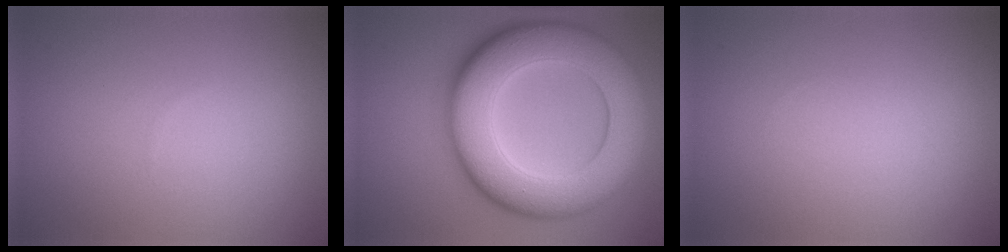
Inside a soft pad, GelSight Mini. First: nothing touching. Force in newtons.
{"total": 12.7, "press": 12.7, "slide": 0.2}
{"total": 0.0}